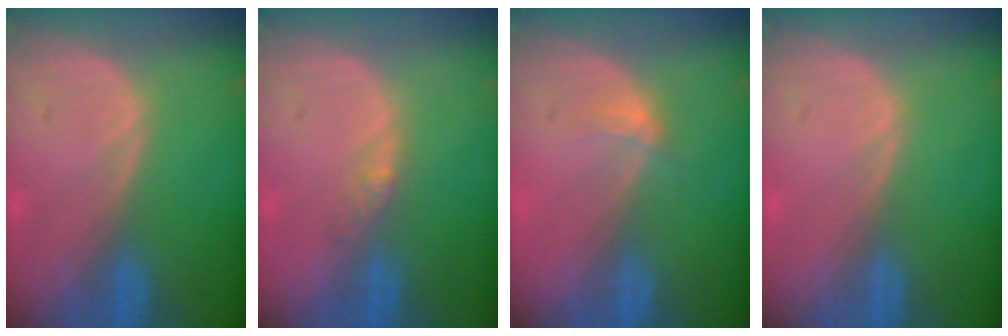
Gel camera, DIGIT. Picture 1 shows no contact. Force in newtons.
{"total": 2.2, "press": 1.7, "slide": 1.3}
{"total": 1.6, "press": 1.3, "slide": 1.0}
{"total": 0.0}